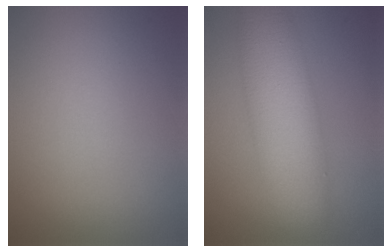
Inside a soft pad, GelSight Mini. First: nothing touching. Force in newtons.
{"total": 7.9, "press": 7.9, "slide": 0.2}